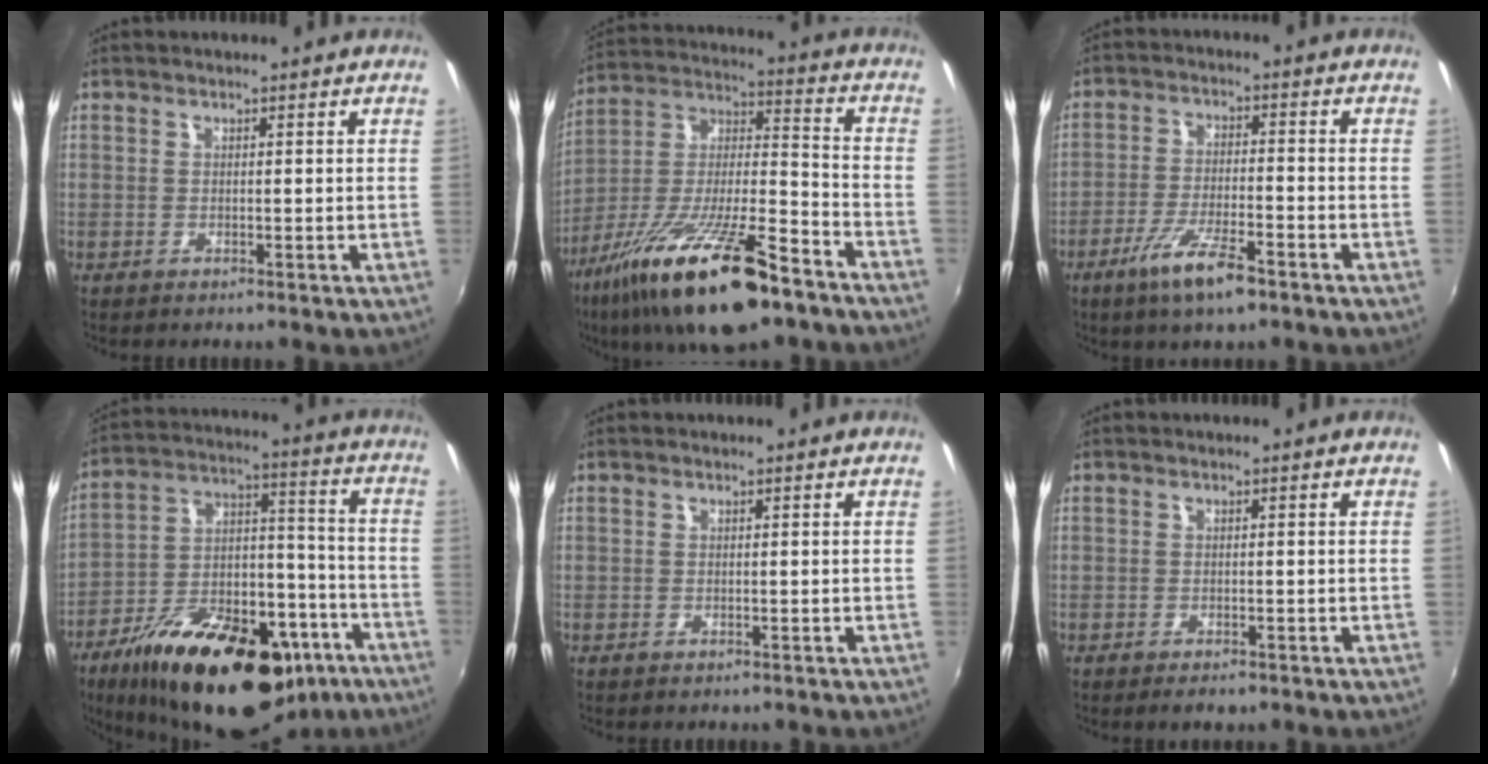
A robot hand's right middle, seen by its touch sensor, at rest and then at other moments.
{"total": 24.6, "force": [-15.1, 6.5, 18.3], "torque": [-0.334, -0.038, -0.261]}
{"total": 9.0, "force": [-5.7, 1.9, 6.7], "torque": [-0.144, -0.013, -0.104]}
{"total": 30.5, "force": [-18.8, 14.2, 19.3], "torque": [-0.315, 0.012, -0.267]}
{"total": 0.0}
{"total": 2.3, "force": [-1.6, 1.0, 1.3], "torque": [-0.026, -0.008, -0.025]}